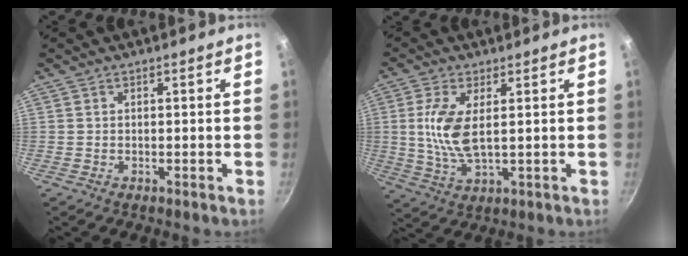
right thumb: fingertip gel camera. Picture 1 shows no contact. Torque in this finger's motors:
{"motor_torque": [-0.26, 0.50, 0.73, 0.56, 0.03]}